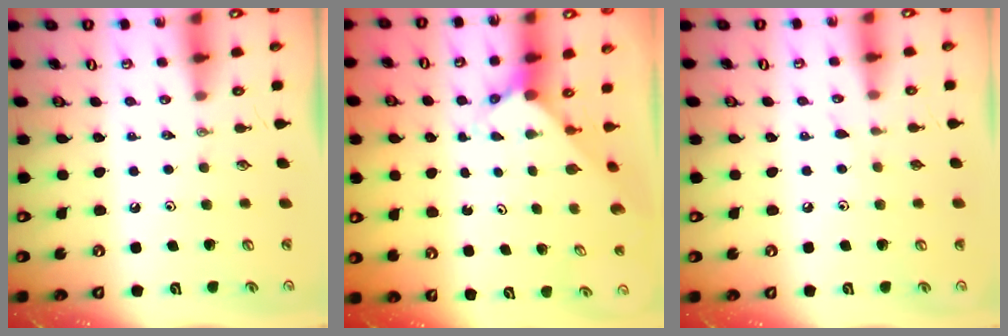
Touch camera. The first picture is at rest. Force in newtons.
{"total": 3.6, "press": 3.6, "slide": 0.3}
{"total": 4.0, "press": 4.0, "slide": 0.5}